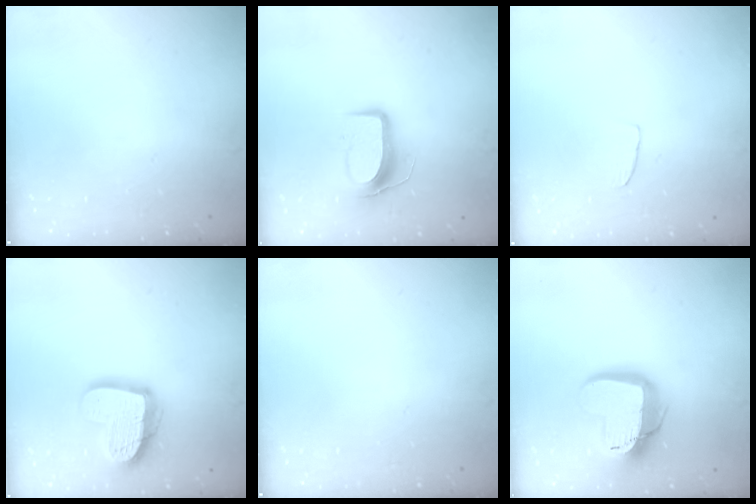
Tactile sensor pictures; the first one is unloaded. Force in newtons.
{"total": 9.2, "press": 9.2, "slide": 0.7}
{"total": 3.1, "press": 3.1, "slide": 0.2}
{"total": 17.2, "press": 17.1, "slide": 1.5}
{"total": 0.0}
{"total": 18.9, "press": 18.8, "slide": 1.5}